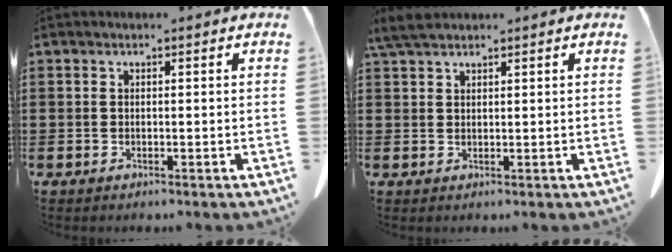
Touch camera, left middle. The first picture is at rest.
{"total": 3.2, "force": [2.5, 0.9, 1.8], "torque": [-0.042, 0.005, 0.047]}